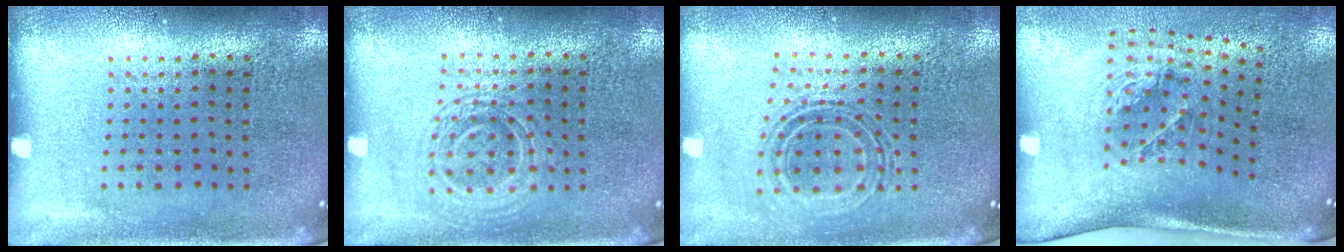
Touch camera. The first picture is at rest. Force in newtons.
{"total": 1.1, "press": 1.0, "slide": 0.3}
{"total": 0.9, "press": 0.8, "slide": 0.3}
{"total": 1.9, "press": 1.2, "slide": 1.4}